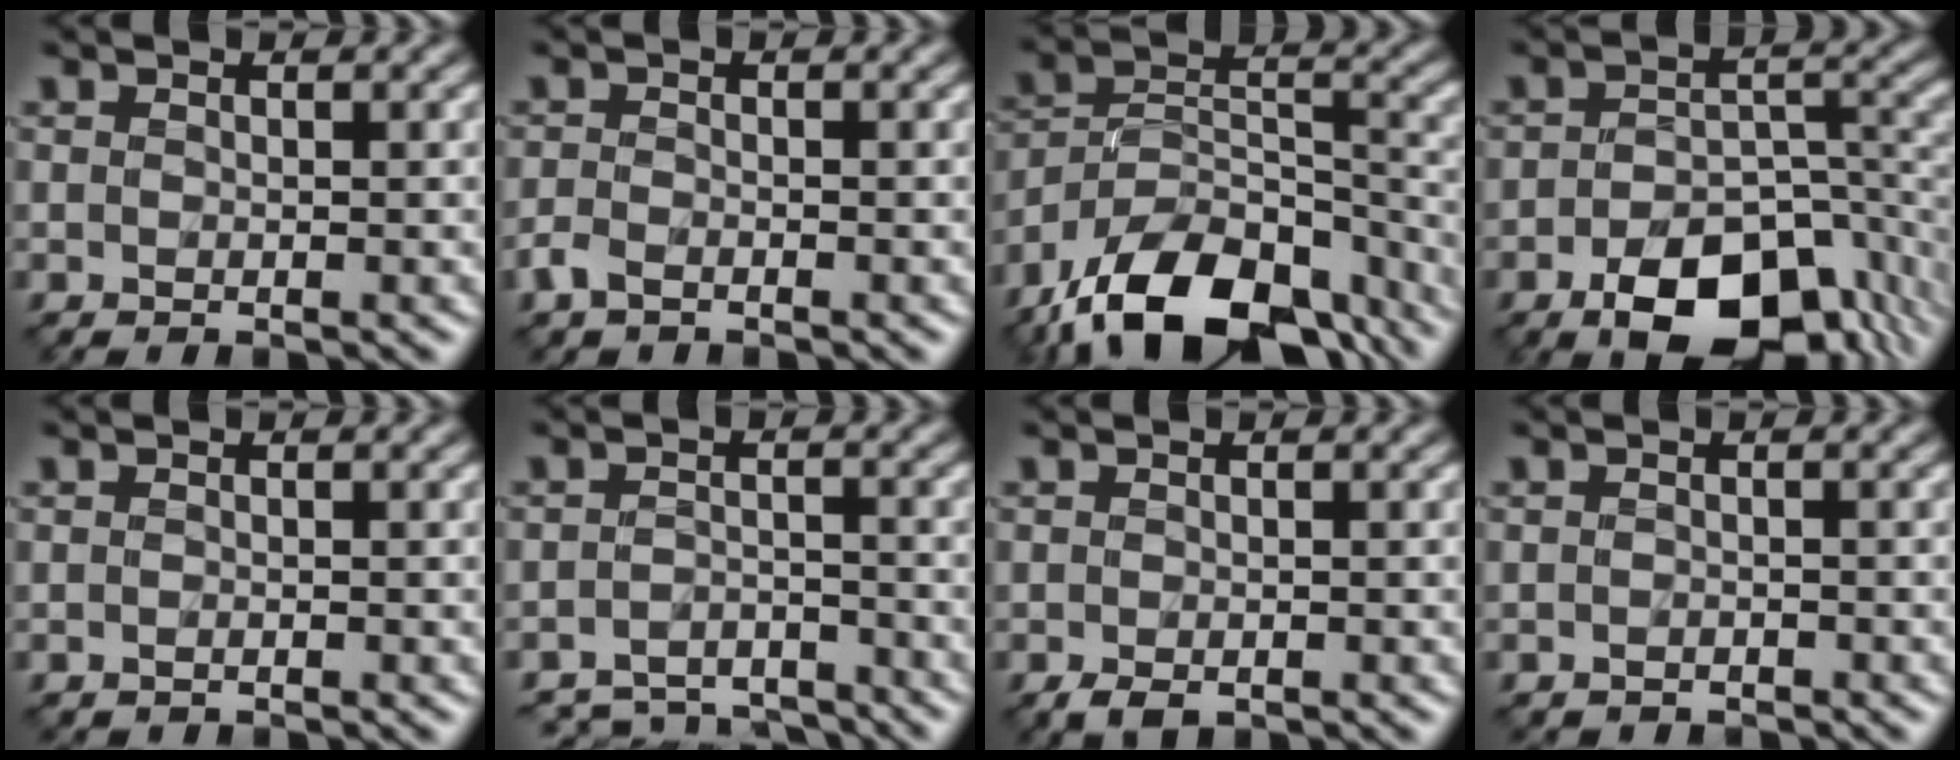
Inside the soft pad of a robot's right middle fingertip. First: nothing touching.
{"total": 1.2, "force": [-1.0, 0.6, 0.4], "torque": [-0.011, 0.000, -0.023]}
{"total": 14.5, "force": [-11.0, 6.4, 7.0], "torque": [-0.142, 0.004, -0.183]}
{"total": 10.6, "force": [-5.8, 5.3, 7.0], "torque": [-0.104, -0.012, -0.082]}
{"total": 0.0}
{"total": 4.8, "force": [-4.7, 1.1, 0.5], "torque": [-0.003, -0.009, -0.077]}
{"total": 1.2, "force": [-0.6, 0.8, 0.6], "torque": [-0.015, -0.006, -0.010]}
{"total": 0.5, "force": [-0.3, 0.2, -0.3], "torque": [0.010, -0.003, -0.005]}